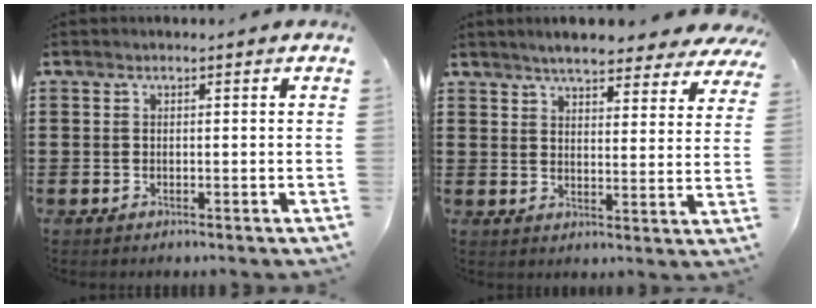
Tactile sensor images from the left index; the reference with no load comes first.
{"total": 5.5, "force": [5.1, 0.3, 1.8], "torque": [-0.047, -0.020, 0.090]}